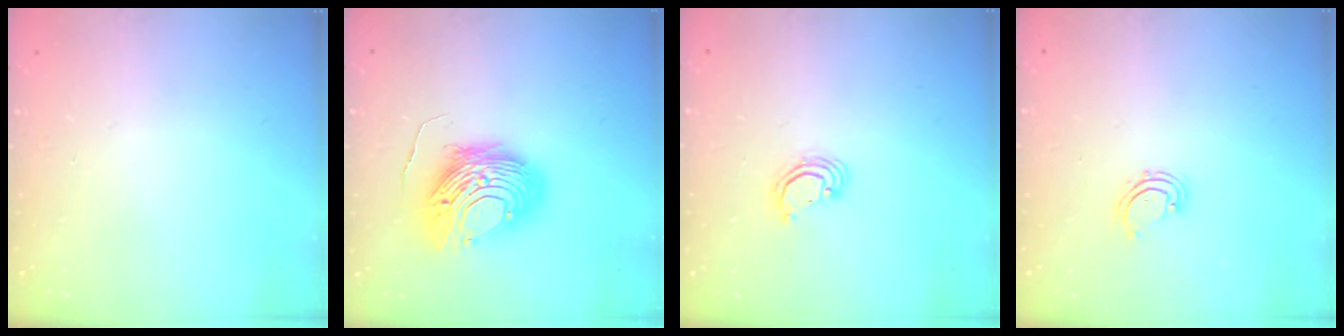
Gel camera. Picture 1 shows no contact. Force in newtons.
{"total": 12.9, "press": 12.9, "slide": 0.6}
{"total": 2.8, "press": 2.8, "slide": 0.2}
{"total": 2.7, "press": 2.6, "slide": 0.5}